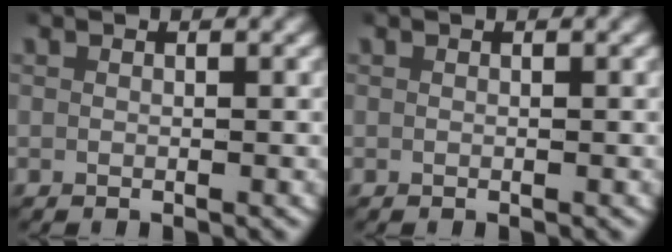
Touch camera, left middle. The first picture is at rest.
{"total": 0.0}